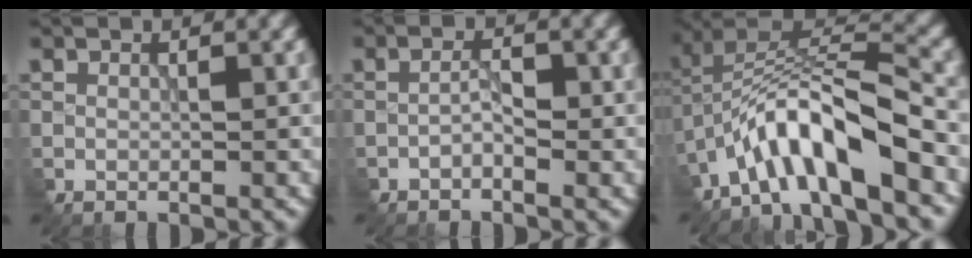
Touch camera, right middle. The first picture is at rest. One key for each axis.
{"total": 1.8, "fx": -0.9, "fy": 0.7, "fz": 1.4, "tx": -0.027, "ty": 0.002, "tz": -0.020}
{"total": 8.7, "fx": -5.0, "fy": 2.4, "fz": 6.7, "tx": -0.115, "ty": 0.017, "tz": -0.095}